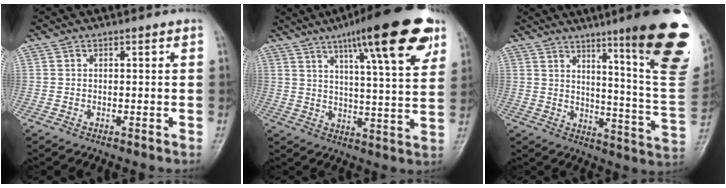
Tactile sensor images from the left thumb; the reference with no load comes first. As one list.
[{"total": 20.2, "force": [11.1, 4.0, 16.4], "torque": [-0.217, -0.028, 0.162]}, {"total": 23.0, "force": [12.5, 2.5, 19.1], "torque": [-0.219, -0.071, 0.174]}]